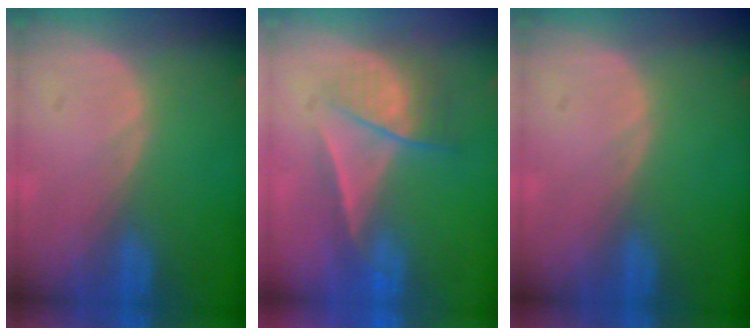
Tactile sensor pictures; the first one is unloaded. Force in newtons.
{"total": 7.1, "press": 6.0, "slide": 3.7}
{"total": 0.0}